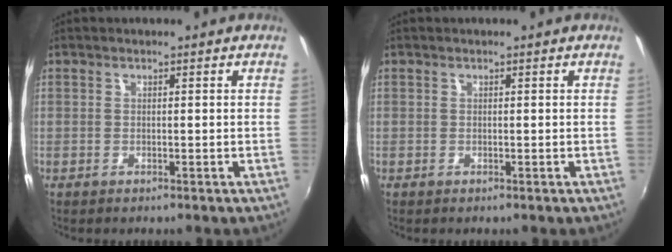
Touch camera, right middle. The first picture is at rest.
{"total": 0.0}